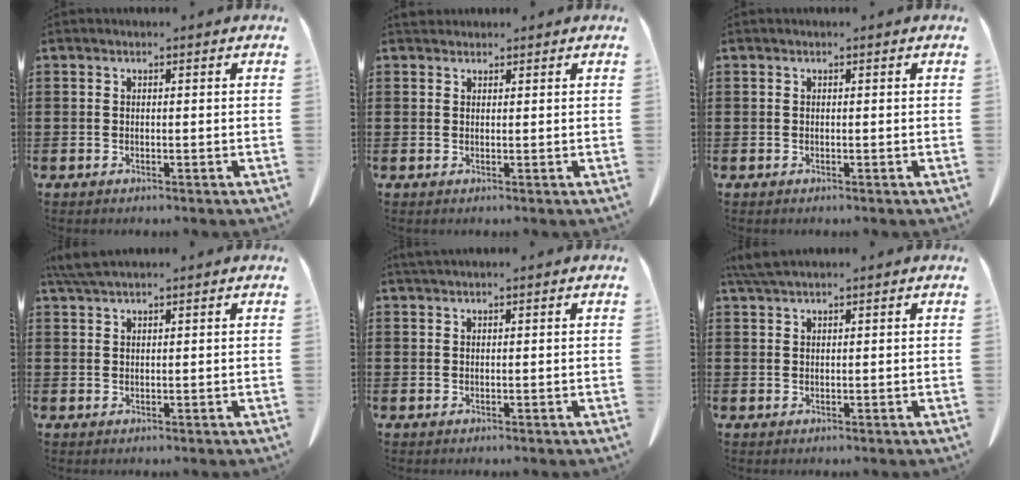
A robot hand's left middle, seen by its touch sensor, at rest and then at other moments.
{"total": 1.2, "force": [1.1, 0.5, 0.1], "torque": [-0.005, 0.004, 0.022]}
{"total": 0.0}
{"total": 2.9, "force": [2.3, 0.3, 1.8], "torque": [-0.041, 0.002, 0.044]}
{"total": 0.9, "force": [0.8, 0.0, 0.4], "torque": [-0.010, 0.000, 0.016]}
{"total": 2.6, "force": [2.0, 0.3, 1.7], "torque": [-0.038, 0.001, 0.039]}